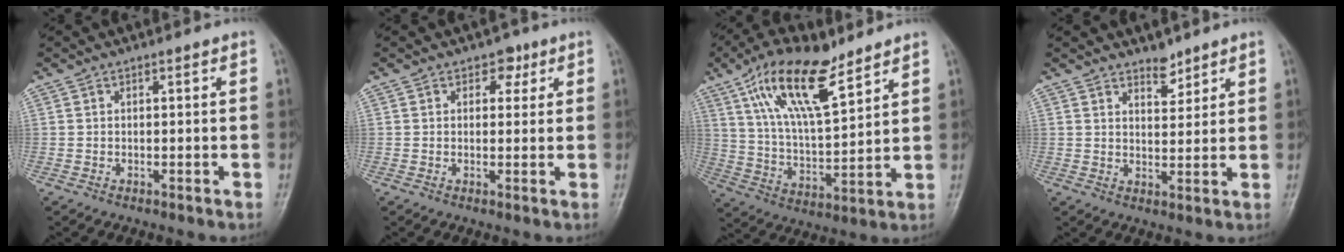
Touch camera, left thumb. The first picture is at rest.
{"total": 3.1, "force": [1.5, 2.3, 1.4], "torque": [0.005, -0.003, 0.015]}
{"total": 16.7, "force": [10.1, 6.0, 11.8], "torque": [-0.196, -0.037, 0.193]}
{"total": 3.6, "force": [2.9, 1.6, 1.3], "torque": [-0.005, -0.025, 0.050]}